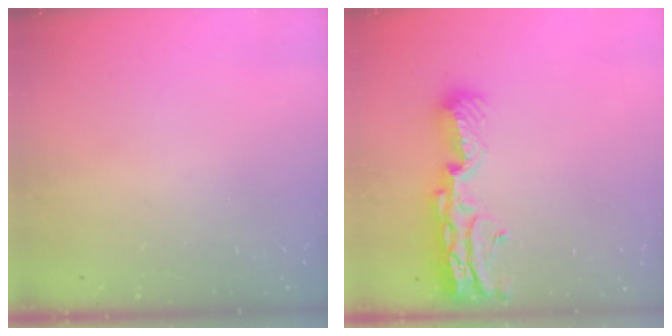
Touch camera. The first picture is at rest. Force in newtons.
{"total": 11.5, "press": 11.4, "slide": 1.6}